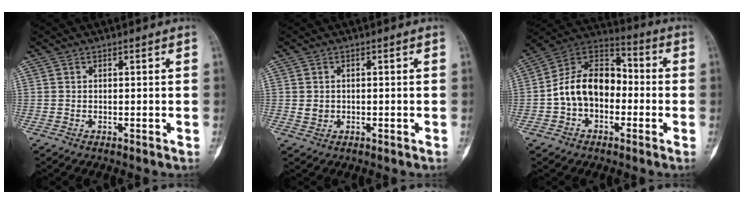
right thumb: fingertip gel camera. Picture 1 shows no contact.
{"total": 1.9, "force": [0.0, 1.7, 0.8], "torque": [-0.002, 0.002, 0.004]}
{"total": 14.5, "force": [-2.2, 10.4, 9.9], "torque": [-0.146, 0.050, -0.050]}